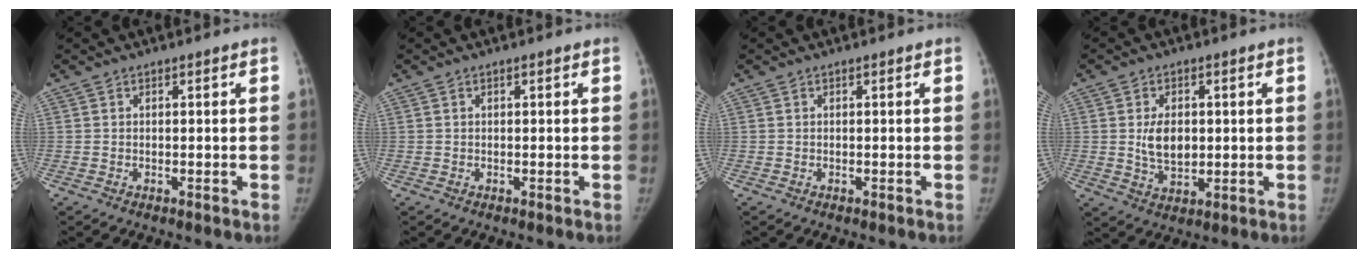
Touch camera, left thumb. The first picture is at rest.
{"total": 0.0}
{"total": 0.0}
{"total": 6.7, "force": [0.5, 4.5, 5.0], "torque": [-0.064, -0.008, 0.015]}